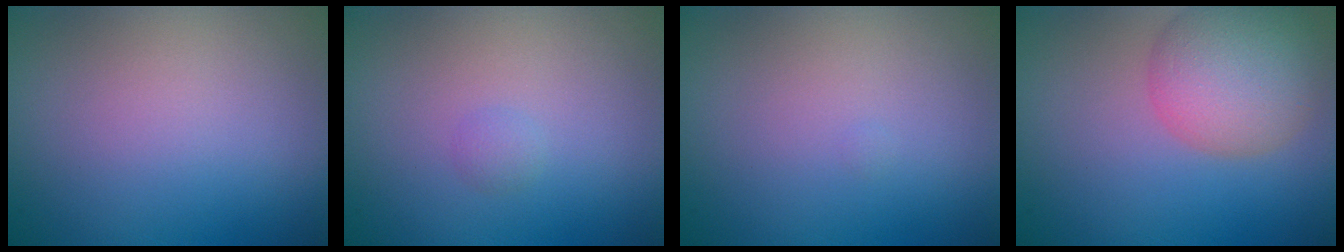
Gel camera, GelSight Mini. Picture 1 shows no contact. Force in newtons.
{"total": 0.7, "press": 0.7, "slide": 0.1}
{"total": 0.0}
{"total": 7.3, "press": 7.3, "slide": 0.5}